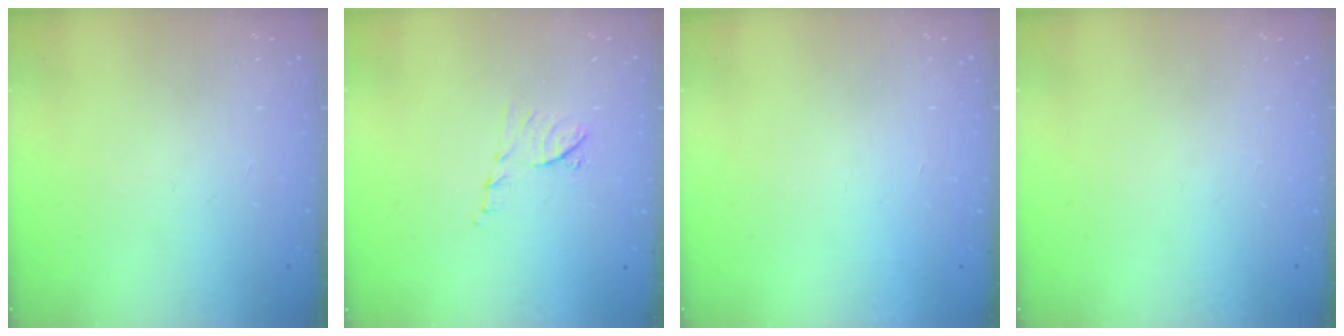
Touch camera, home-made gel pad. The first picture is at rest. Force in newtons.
{"total": 7.4, "press": 7.4, "slide": 0.4}
{"total": 1.7, "press": 1.7, "slide": 0.1}
{"total": 0.0}